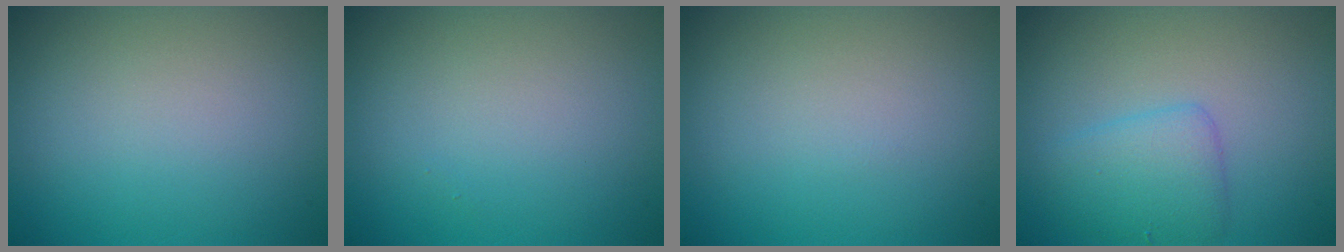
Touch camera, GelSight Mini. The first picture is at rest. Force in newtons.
{"total": 0.0}
{"total": 0.0}
{"total": 2.9, "press": 2.9, "slide": 0.0}